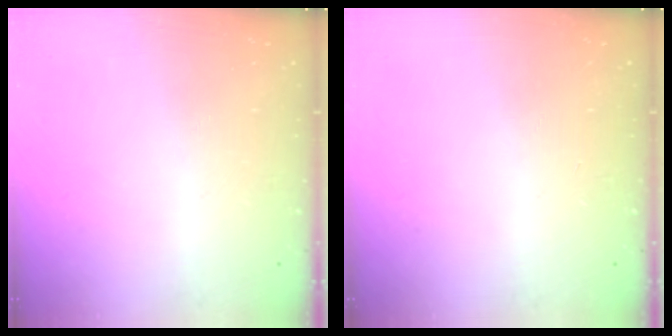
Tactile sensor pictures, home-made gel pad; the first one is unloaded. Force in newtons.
{"total": 0.0}